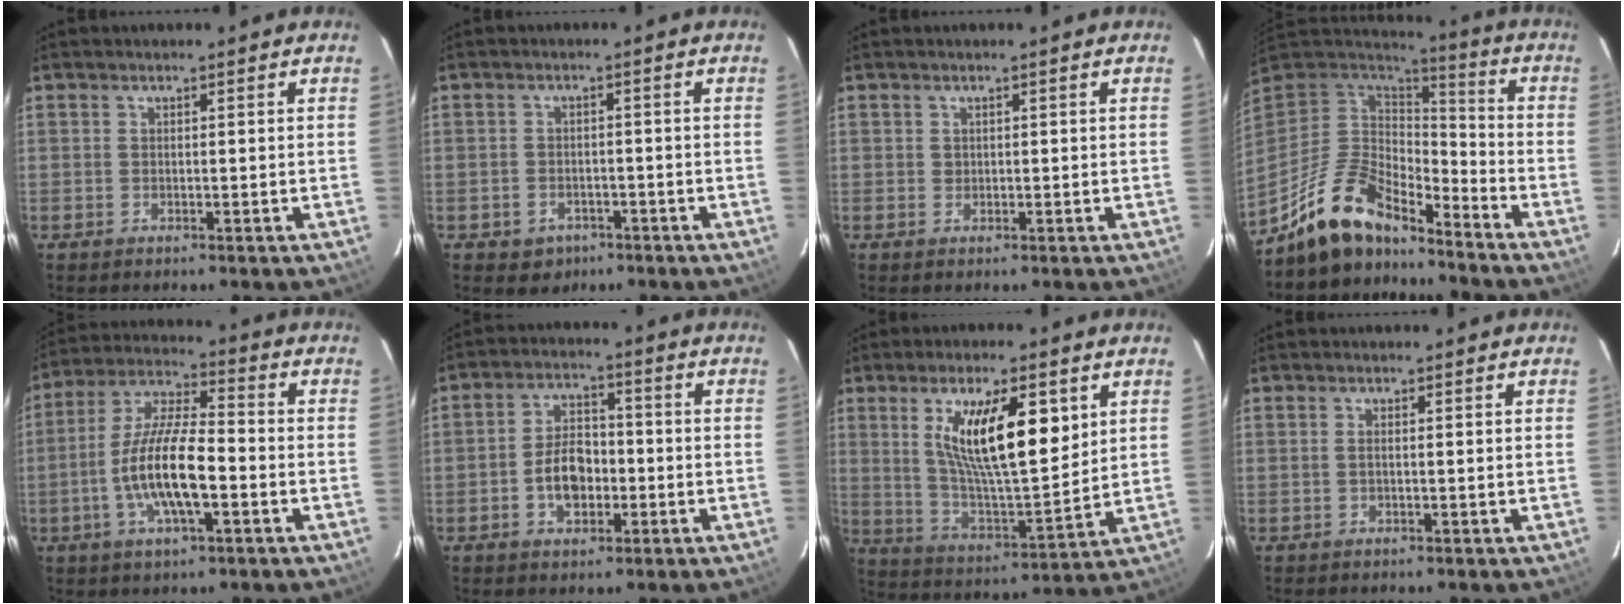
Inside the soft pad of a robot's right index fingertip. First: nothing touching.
{"total": 4.6, "force": [-2.4, 3.8, 1.1], "torque": [-0.037, 0.008, -0.025]}
{"total": 0.8, "force": [0.2, 0.8, 0.0], "torque": [0.005, 0.002, 0.004]}
{"total": 14.8, "force": [-12.2, 5.4, 6.5], "torque": [-0.143, 0.004, -0.223]}
{"total": 13.7, "force": [-3.9, 3.9, 12.6], "torque": [-0.254, -0.001, -0.075]}
{"total": 5.5, "force": [-1.5, 3.8, 3.6], "torque": [-0.069, 0.011, -0.021]}
{"total": 16.6, "force": [6.0, 4.9, 14.7], "torque": [-0.254, -0.002, 0.111]}
{"total": 0.8, "force": [-0.1, 0.1, 0.8], "torque": [-0.017, 0.001, -0.003]}